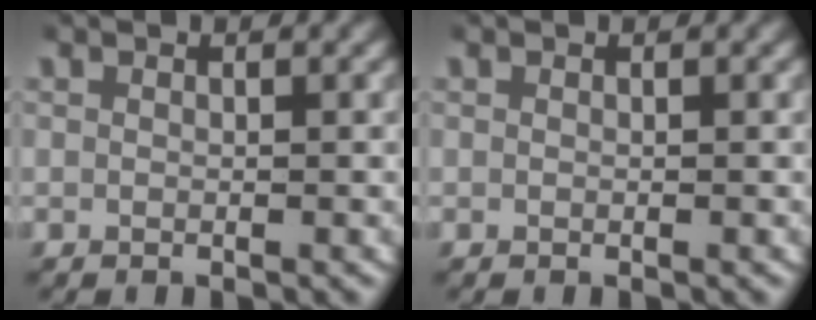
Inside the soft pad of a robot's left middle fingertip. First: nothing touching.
{"total": 0.0}